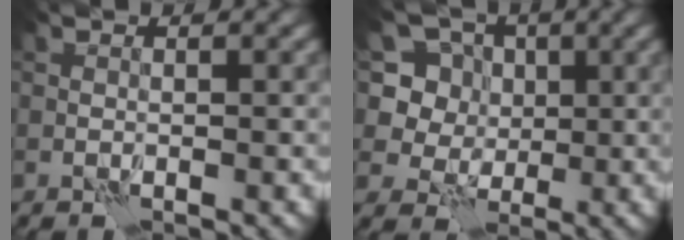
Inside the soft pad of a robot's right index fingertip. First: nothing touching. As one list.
[{"total": 7.3, "force": [2.4, 6.3, 2.8], "torque": [-0.049, 0.004, 0.031]}]